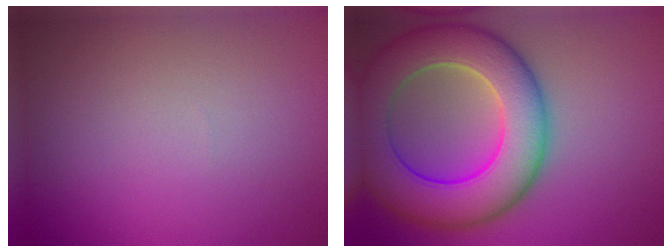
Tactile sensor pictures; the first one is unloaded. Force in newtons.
{"total": 11.1, "press": 11.1, "slide": 0.4}